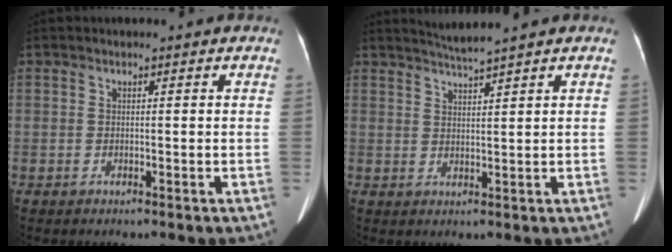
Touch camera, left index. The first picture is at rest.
{"total": 3.1, "force": [2.8, -1.2, 0.7], "torque": [-0.017, -0.003, 0.057]}